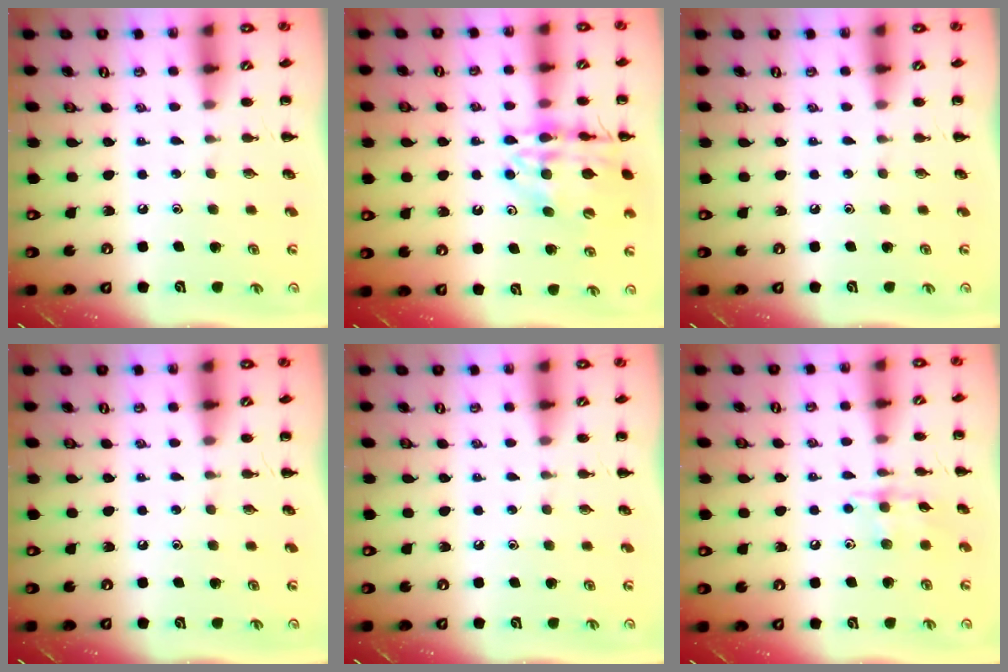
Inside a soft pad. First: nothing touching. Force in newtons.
{"total": 17.3, "press": 17.1, "slide": 2.6}
{"total": 0.0}
{"total": 0.0}
{"total": 0.0}
{"total": 8.7, "press": 8.7, "slide": 0.7}